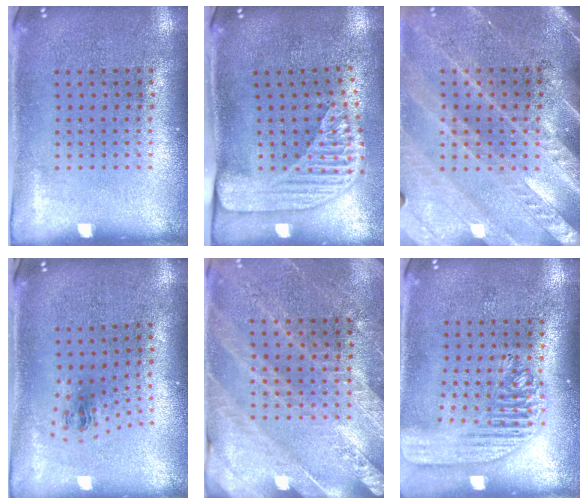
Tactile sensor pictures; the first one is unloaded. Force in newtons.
{"total": 2.3, "press": 1.8, "slide": 1.5}
{"total": 3.0, "press": 2.6, "slide": 1.4}
{"total": 0.9, "press": 0.4, "slide": 0.9}
{"total": 2.6, "press": 2.6, "slide": 0.4}
{"total": 1.9, "press": 1.7, "slide": 0.9}